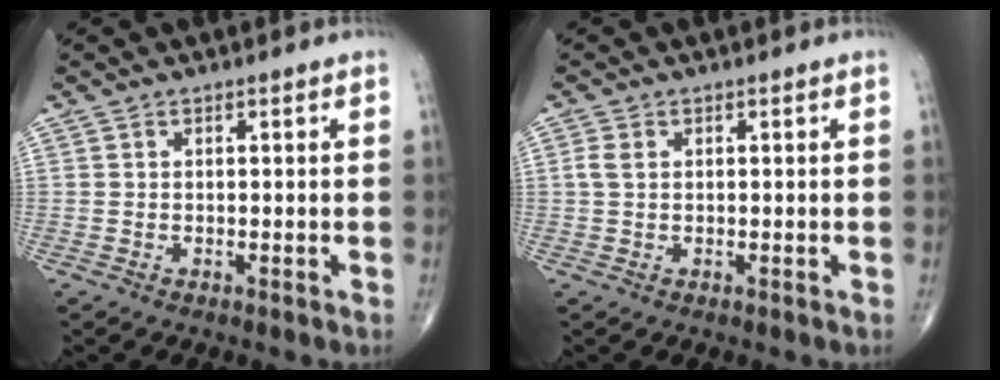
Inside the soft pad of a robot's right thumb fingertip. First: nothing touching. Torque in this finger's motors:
{"motor_torque": [-0.16, 0.12, 0.23, 0.14, 0.00]}